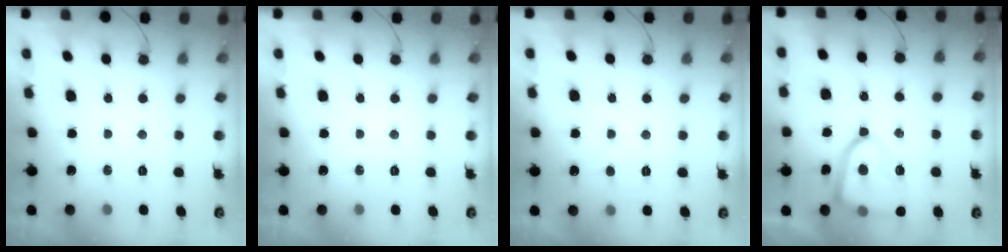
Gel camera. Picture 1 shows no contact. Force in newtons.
{"total": 0.0}
{"total": 2.6, "press": 2.6, "slide": 0.3}
{"total": 14.8, "press": 14.7, "slide": 1.5}